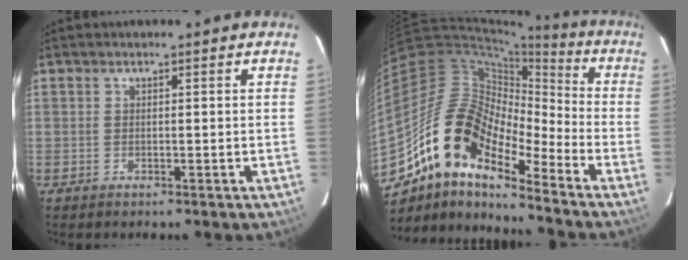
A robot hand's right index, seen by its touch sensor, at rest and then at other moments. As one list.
[{"total": 17.5, "force": [-11.9, 6.5, 11.1], "torque": [-0.185, -0.004, -0.241]}]